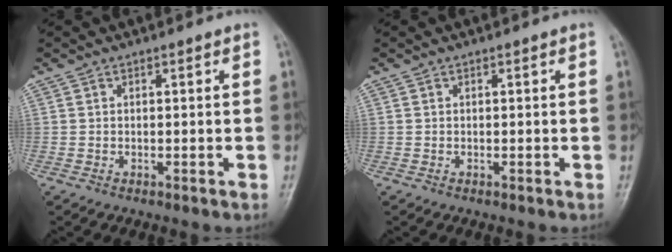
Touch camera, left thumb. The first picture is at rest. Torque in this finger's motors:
{"motor_torque": [-0.14, 0.19, 0.00, 0.00, 0.00]}